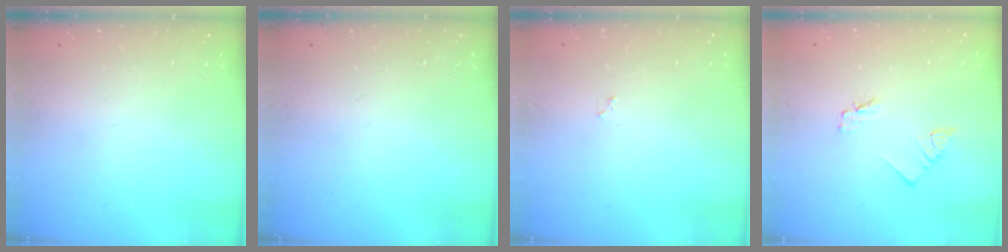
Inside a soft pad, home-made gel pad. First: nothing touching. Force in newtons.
{"total": 0.0}
{"total": 2.2, "press": 2.1, "slide": 0.3}
{"total": 1.8, "press": 1.7, "slide": 0.2}